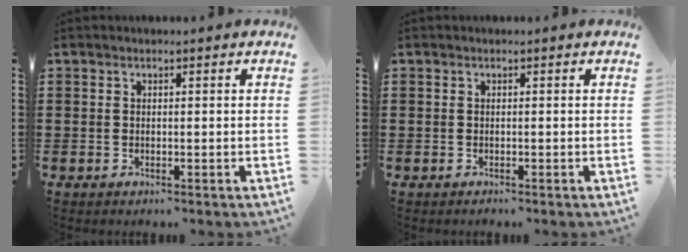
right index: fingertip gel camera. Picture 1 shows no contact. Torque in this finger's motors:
{"motor_torque": [1.12, 0.82, -1.05, -0.21]}